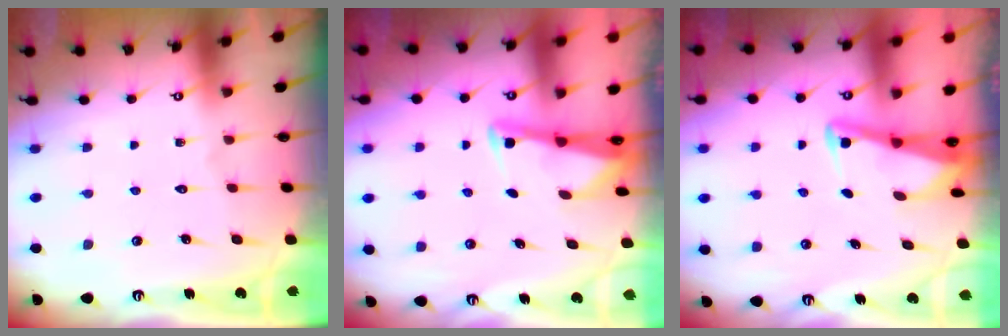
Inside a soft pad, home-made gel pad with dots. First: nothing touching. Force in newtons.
{"total": 2.7, "press": 2.7, "slide": 0.2}
{"total": 3.0, "press": 3.0, "slide": 0.3}